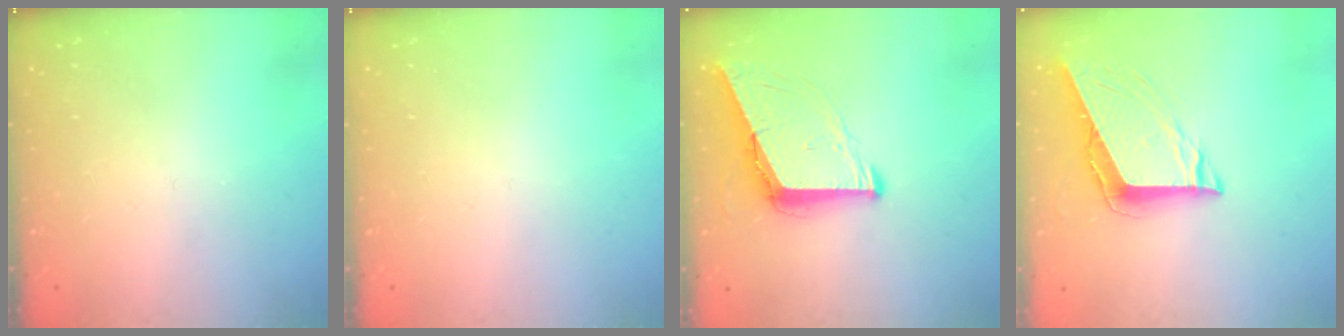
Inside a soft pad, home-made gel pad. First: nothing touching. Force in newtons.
{"total": 0.0}
{"total": 8.6, "press": 7.7, "slide": 3.8}
{"total": 10.4, "press": 9.8, "slide": 3.5}